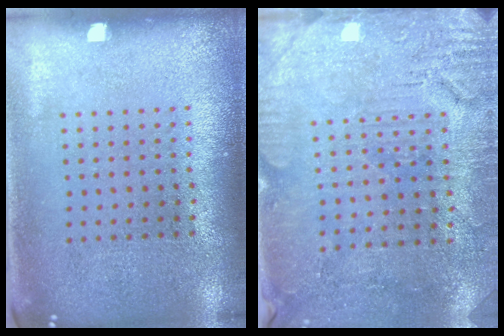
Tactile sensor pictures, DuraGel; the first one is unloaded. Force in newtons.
{"total": 3.0, "press": 2.9, "slide": 0.8}